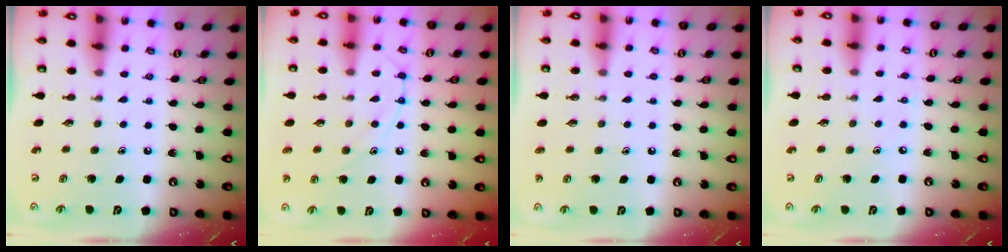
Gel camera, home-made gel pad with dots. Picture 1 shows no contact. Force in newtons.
{"total": 11.6, "press": 11.5, "slide": 1.0}
{"total": 0.7, "press": 0.7, "slide": 0.0}
{"total": 2.3, "press": 2.3, "slide": 0.3}